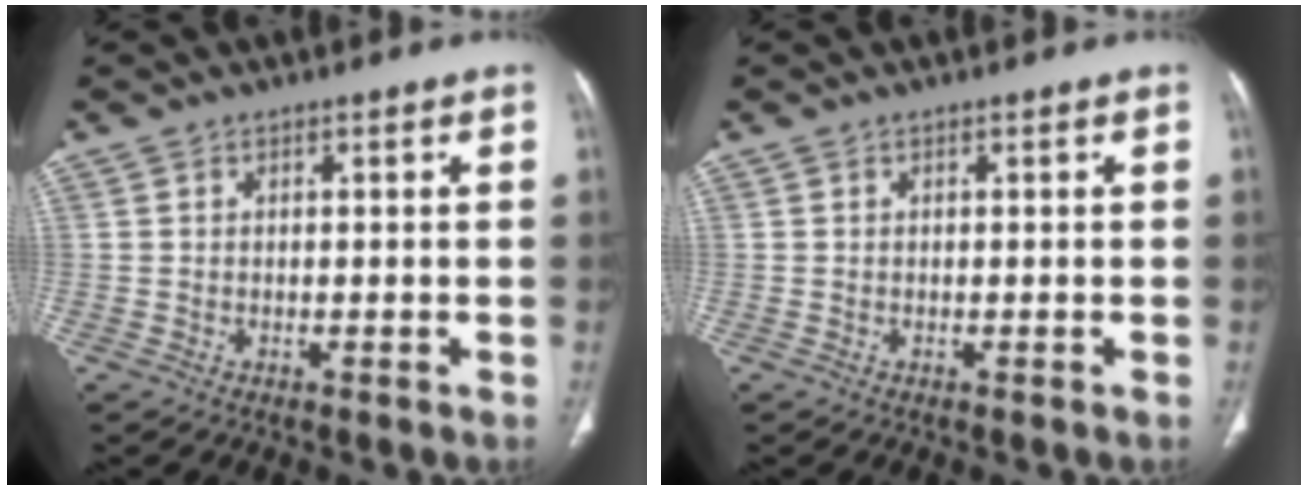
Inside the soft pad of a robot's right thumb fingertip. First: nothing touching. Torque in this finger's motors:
{"motor_torque": [0.09, 0.09, 0.00, 0.00, 0.00]}